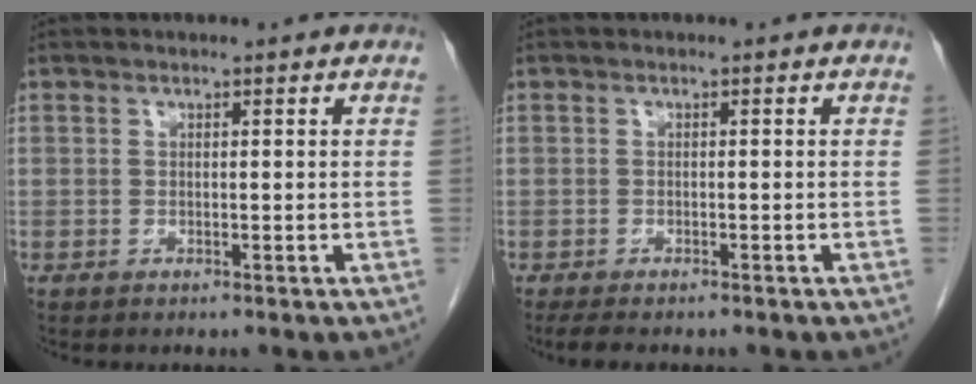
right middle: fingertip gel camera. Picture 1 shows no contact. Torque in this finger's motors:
{"motor_torque": [0.15, -0.02, 0.00, 0.01]}